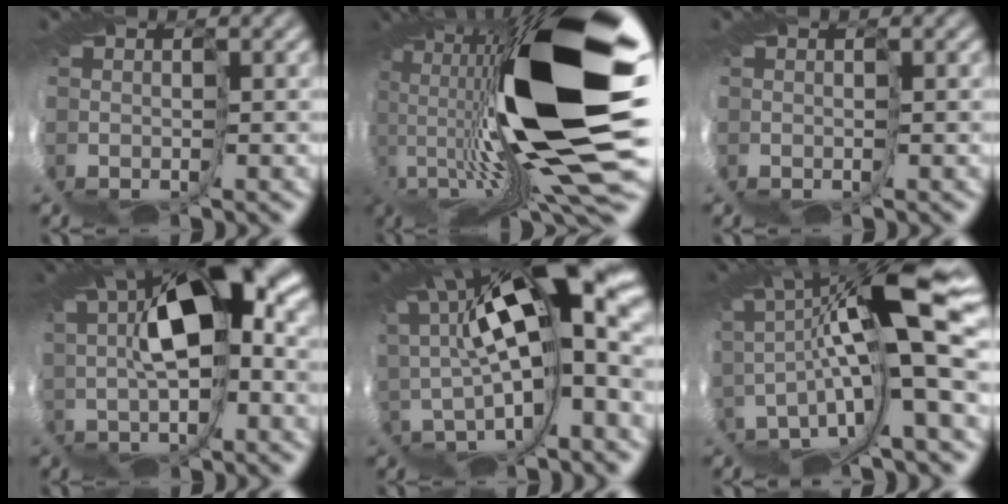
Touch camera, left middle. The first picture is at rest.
{"total": 16.4, "force": [5.8, 2.6, 15.1], "torque": [-0.287, -0.011, 0.082]}
{"total": 0.0}
{"total": 8.2, "force": [4.6, 0.2, 6.8], "torque": [-0.121, 0.025, 0.065]}
{"total": 11.4, "force": [5.4, 0.1, 10.0], "torque": [-0.176, 0.022, 0.086]}
{"total": 9.8, "force": [2.3, -1.1, 9.5], "torque": [-0.177, 0.019, 0.030]}